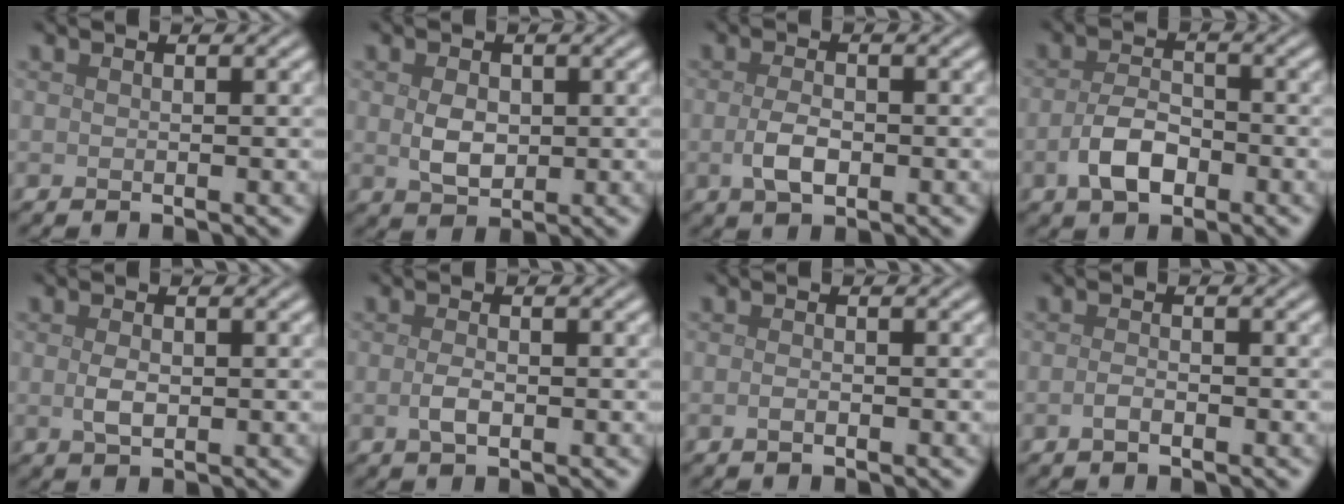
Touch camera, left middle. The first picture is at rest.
{"total": 2.7, "force": [0.2, 1.9, 1.9], "torque": [-0.042, -0.002, 0.006]}
{"total": 2.7, "force": [-0.6, 1.4, 2.2], "torque": [-0.048, -0.003, -0.010]}
{"total": 3.8, "force": [-1.5, 2.2, 2.8], "torque": [-0.056, 0.000, -0.032]}
{"total": 1.7, "force": [0.0, 1.0, 1.4], "torque": [-0.033, -0.003, 0.001]}
{"total": 1.6, "force": [-0.3, 0.7, 1.4], "torque": [-0.031, -0.001, -0.008]}
{"total": 0.7, "force": [-0.3, 0.3, 0.6], "torque": [-0.013, -0.001, -0.006]}
{"total": 1.0, "force": [-0.6, 0.4, 0.8], "torque": [-0.018, 0.001, -0.012]}